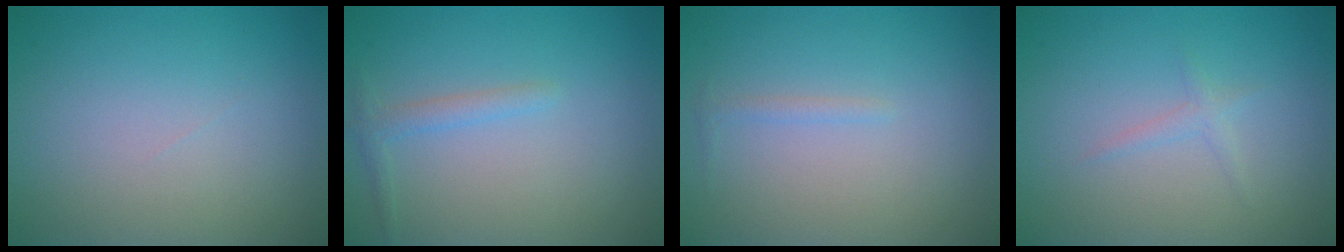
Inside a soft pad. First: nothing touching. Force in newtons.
{"total": 1.3, "press": 1.3, "slide": 0.1}
{"total": 0.7, "press": 0.7, "slide": 0.0}
{"total": 0.9, "press": 0.9, "slide": 0.0}